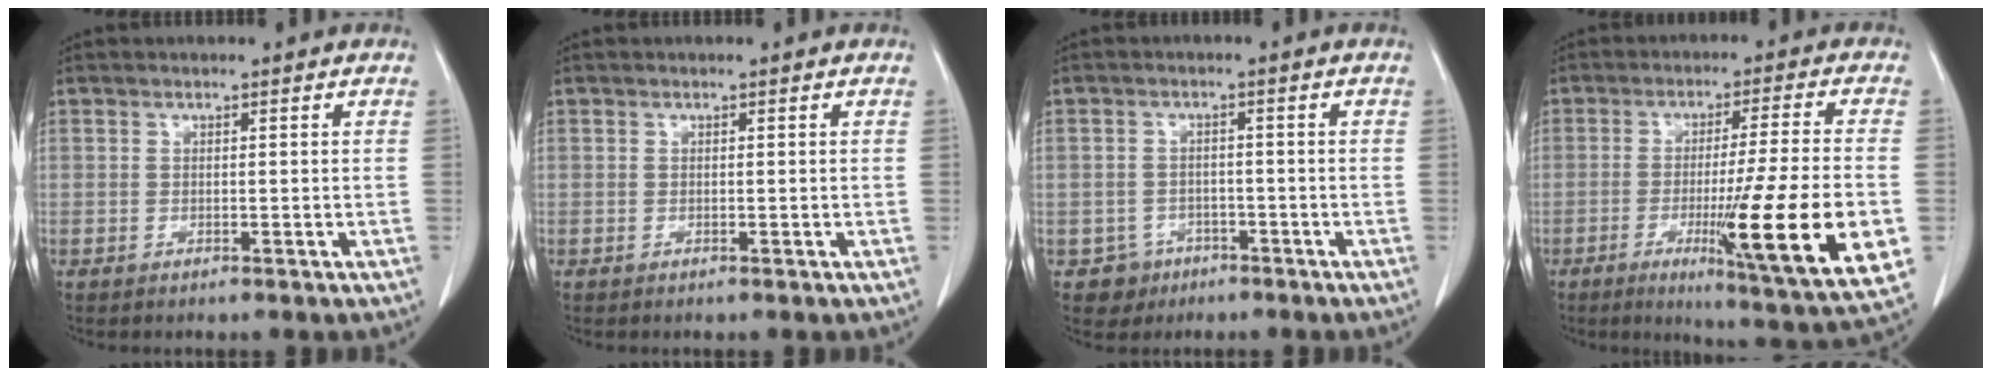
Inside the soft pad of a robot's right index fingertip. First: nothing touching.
{"total": 0.0}
{"total": 3.8, "force": [-1.9, 3.3, -0.3], "torque": [0.009, 0.016, -0.026]}
{"total": 19.0, "force": [-4.8, -0.7, 18.4], "torque": [-0.247, -0.041, -0.073]}